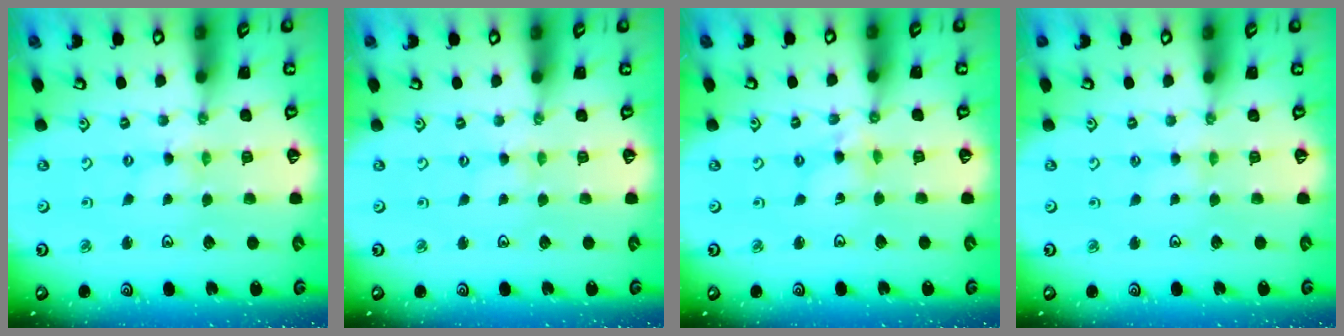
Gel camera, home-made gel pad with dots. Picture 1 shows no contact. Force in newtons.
{"total": 0.8, "press": 0.8, "slide": 0.2}
{"total": 4.0, "press": 4.0, "slide": 0.4}
{"total": 2.1, "press": 2.1, "slide": 0.2}